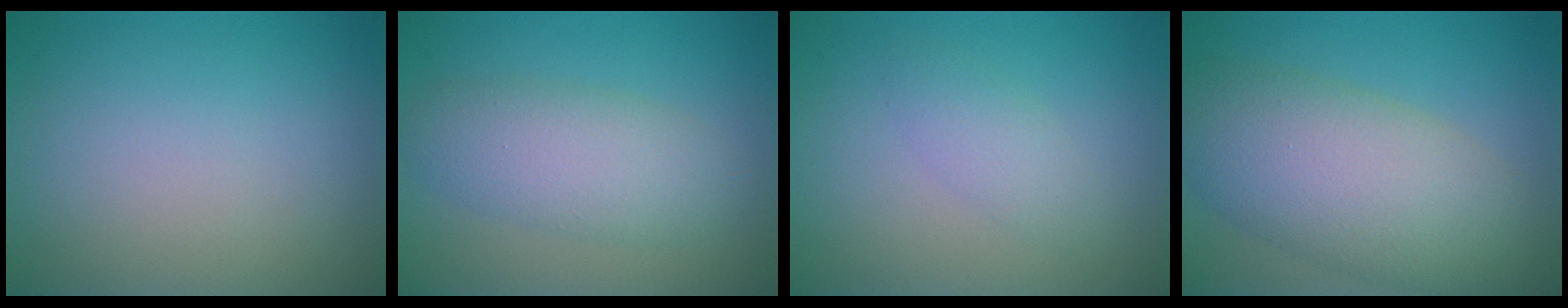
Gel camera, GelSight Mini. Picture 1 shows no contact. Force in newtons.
{"total": 4.6, "press": 4.6, "slide": 0.1}
{"total": 1.8, "press": 1.8, "slide": 0.2}
{"total": 8.7, "press": 8.7, "slide": 0.4}